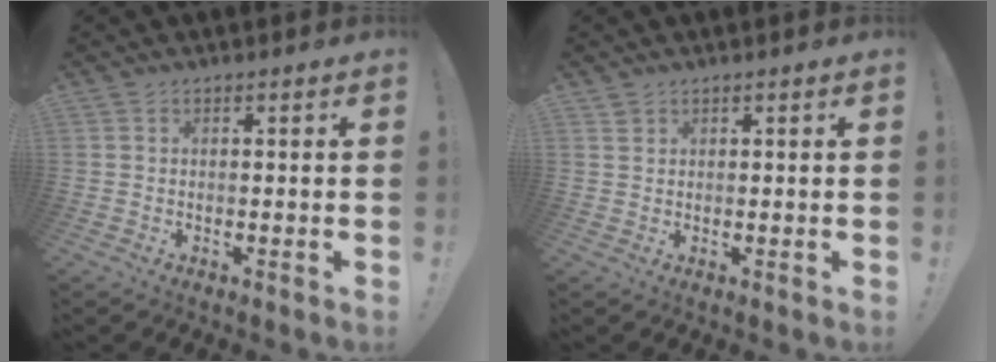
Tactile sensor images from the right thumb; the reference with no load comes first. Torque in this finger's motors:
{"motor_torque": [-0.29, 0.10, -0.03, -0.03, 0.05]}